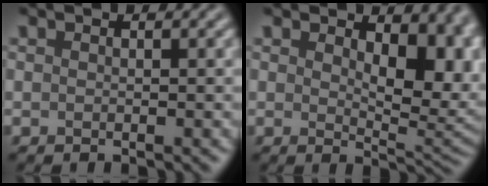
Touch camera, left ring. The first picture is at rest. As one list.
[{"total": 6.9, "force": [1.5, 3.8, 5.6], "torque": [-0.082, -0.013, 0.030]}]